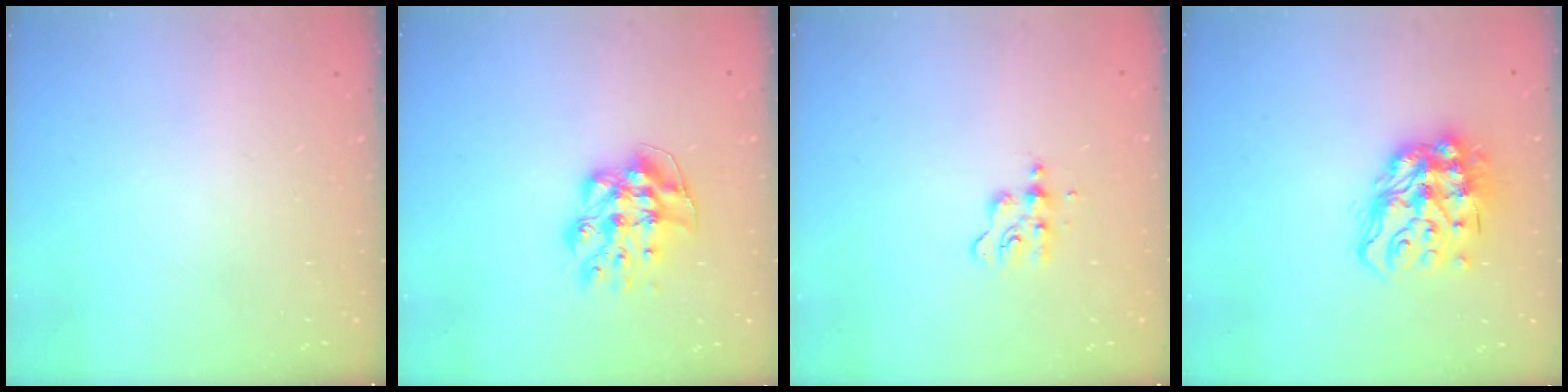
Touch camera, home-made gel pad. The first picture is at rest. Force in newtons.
{"total": 10.3, "press": 10.3, "slide": 1.0}
{"total": 6.0, "press": 5.9, "slide": 0.8}
{"total": 15.1, "press": 15.0, "slide": 1.7}